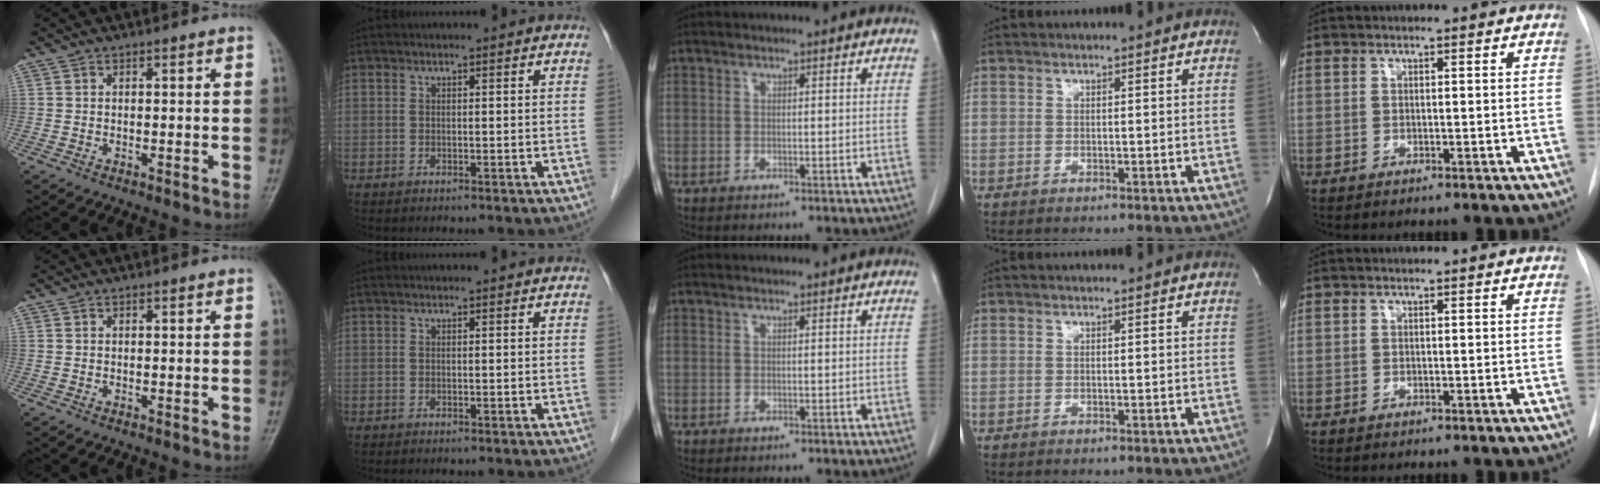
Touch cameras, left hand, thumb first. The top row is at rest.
{}